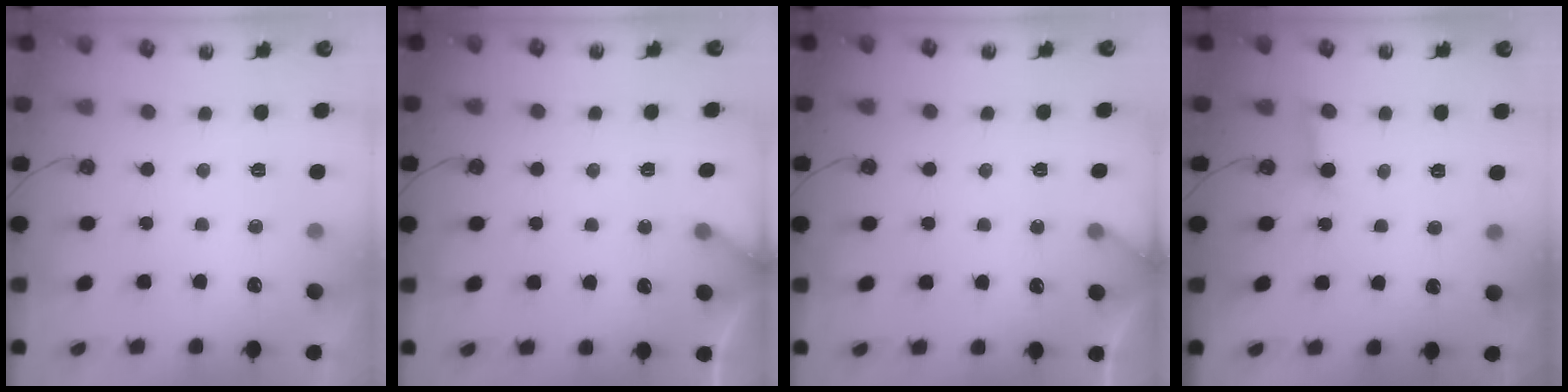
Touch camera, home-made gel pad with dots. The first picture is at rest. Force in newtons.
{"total": 5.4, "press": 5.4, "slide": 0.5}
{"total": 4.0, "press": 4.0, "slide": 0.3}
{"total": 2.6, "press": 2.5, "slide": 0.3}